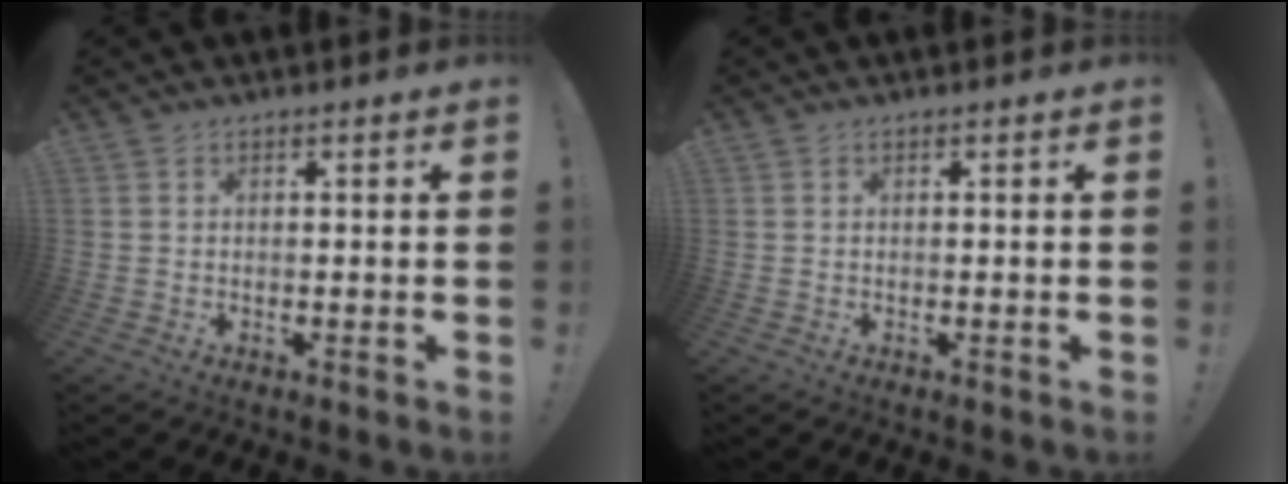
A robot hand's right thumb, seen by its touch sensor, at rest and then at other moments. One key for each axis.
{"total": 0.0}